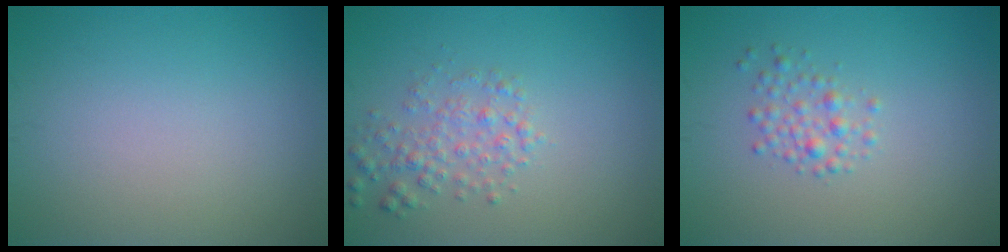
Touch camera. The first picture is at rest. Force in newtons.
{"total": 2.5, "press": 2.5, "slide": 0.1}
{"total": 1.8, "press": 1.8, "slide": 0.0}